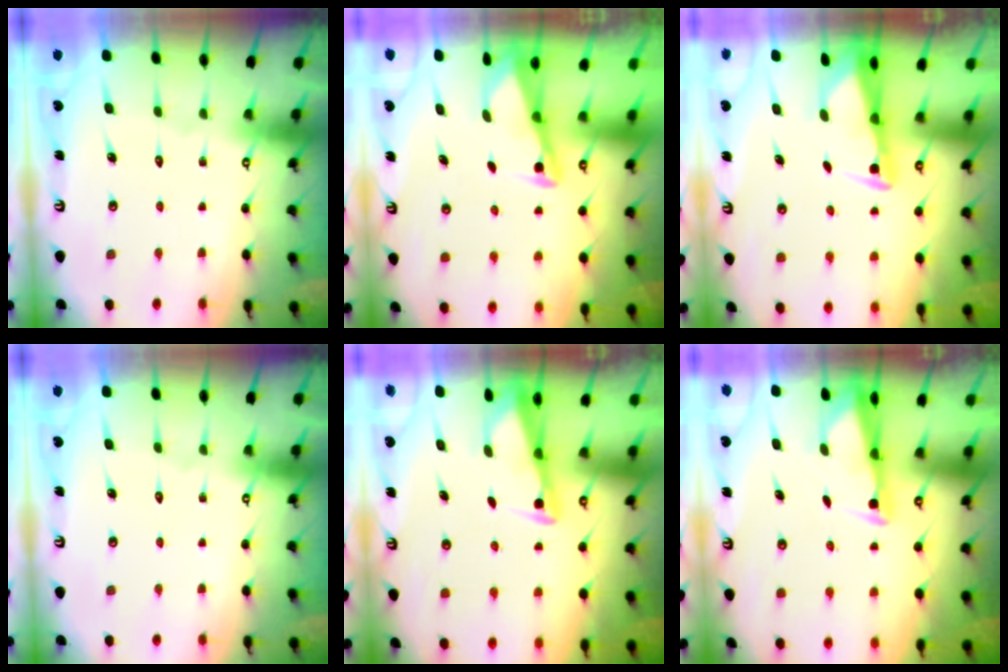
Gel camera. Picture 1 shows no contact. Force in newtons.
{"total": 2.8, "press": 2.8, "slide": 0.4}
{"total": 2.5, "press": 2.5, "slide": 0.5}
{"total": 0.0}
{"total": 2.9, "press": 2.9, "slide": 0.3}
{"total": 2.7, "press": 2.7, "slide": 0.6}